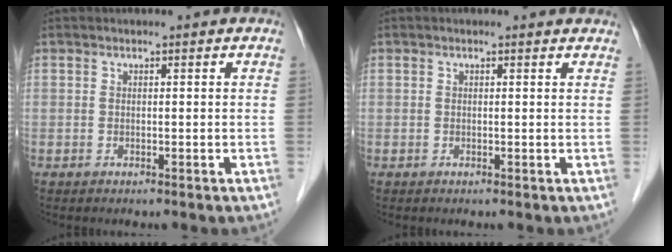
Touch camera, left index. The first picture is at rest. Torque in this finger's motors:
{"motor_torque": [0.40, -1.30, 0.05, 0.00]}